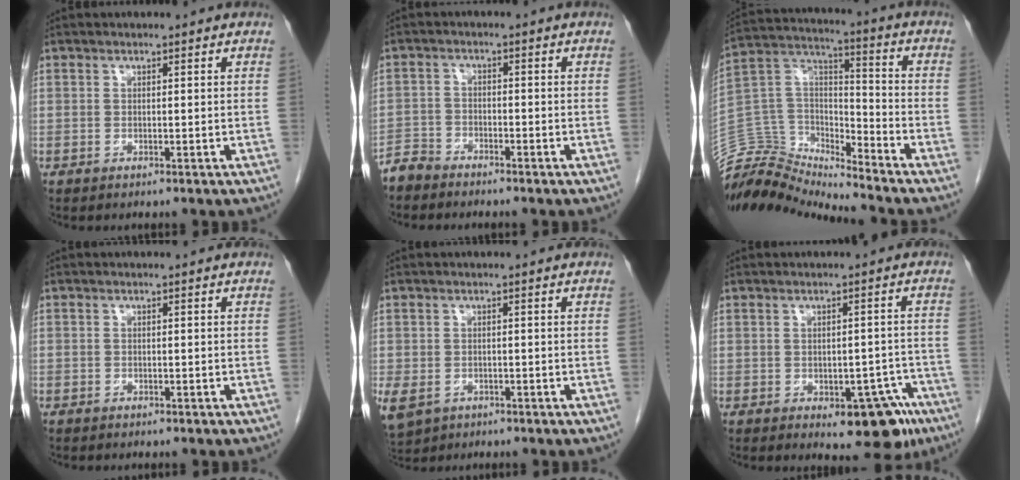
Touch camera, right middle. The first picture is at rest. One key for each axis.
{"total": 3.1, "fx": -3.0, "fy": 0.7, "fz": -0.2, "tx": 0.005, "ty": -0.004, "tz": -0.060}
{"total": 13.4, "fx": -13.4, "fy": 0.2, "fz": 0.1, "tx": -0.001, "ty": 0.066, "tz": -0.259}
{"total": 1.2, "fx": -1.1, "fy": 0.5, "fz": 0.3, "tx": -0.006, "ty": 0.001, "tz": -0.014}
{"total": 10.3, "fx": -4.8, "fy": 8.1, "fz": 4.3, "tx": -0.134, "ty": -0.010, "tz": -0.064}
{"total": 8.8, "fx": -5.3, "fy": 3.5, "fz": 6.1, "tx": -0.049, "ty": 0.006, "tz": -0.063}